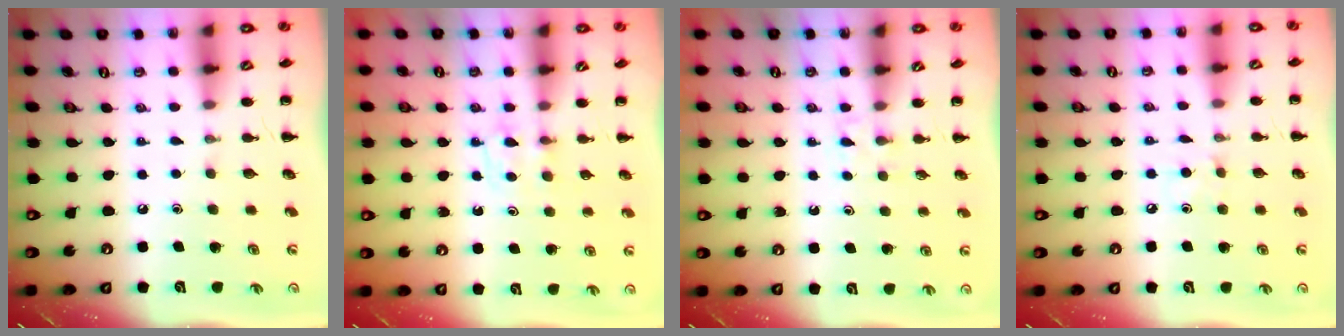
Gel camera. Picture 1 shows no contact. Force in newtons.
{"total": 3.8, "press": 3.5, "slide": 1.5}
{"total": 2.2, "press": 2.0, "slide": 1.0}
{"total": 4.5, "press": 4.3, "slide": 1.4}